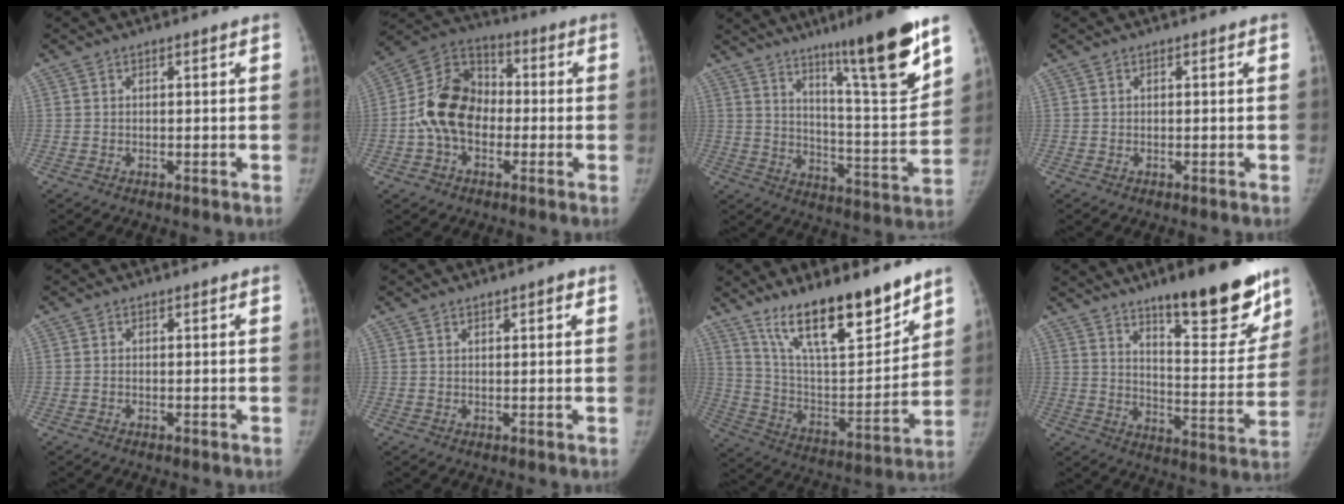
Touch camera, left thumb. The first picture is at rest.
{"total": 13.7, "force": [-2.0, 10.0, 9.2], "torque": [-0.149, 0.039, -0.048]}
{"total": 19.8, "force": [12.7, 1.7, 15.1], "torque": [-0.196, -0.079, 0.204]}
{"total": 0.0}
{"total": 0.0}
{"total": 1.9, "force": [1.1, 0.7, 1.4], "torque": [-0.017, -0.004, 0.016]}
{"total": 21.4, "force": [15.6, 6.4, 13.2], "torque": [-0.177, -0.087, 0.275]}
{"total": 20.5, "force": [14.0, 5.5, 14.0], "torque": [-0.149, -0.096, 0.208]}